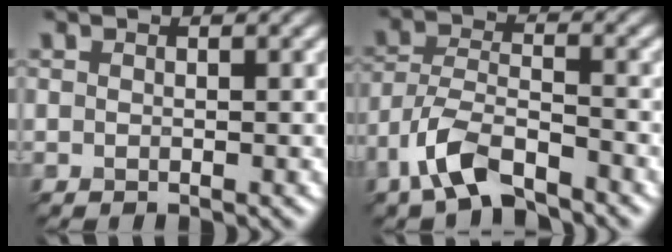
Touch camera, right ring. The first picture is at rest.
{"total": 4.7, "force": [-4.1, 0.9, 2.1], "torque": [-0.062, 0.006, -0.069]}